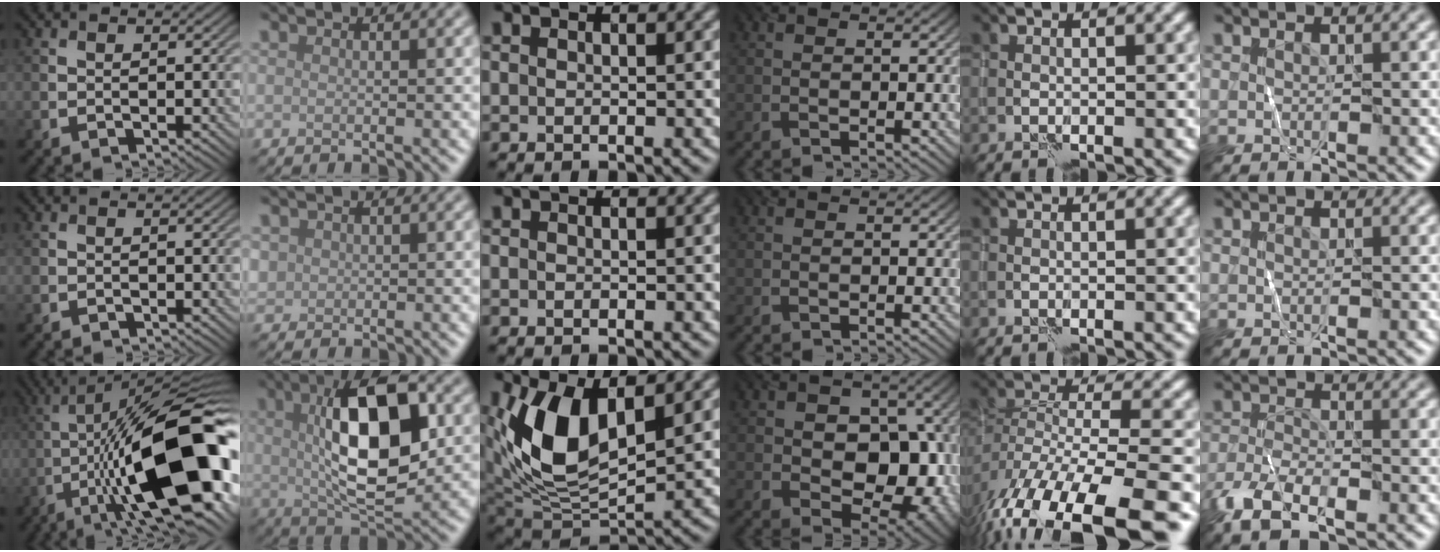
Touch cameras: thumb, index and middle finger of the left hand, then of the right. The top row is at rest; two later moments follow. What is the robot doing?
{"motion": "wrap", "object": "ribbon"}